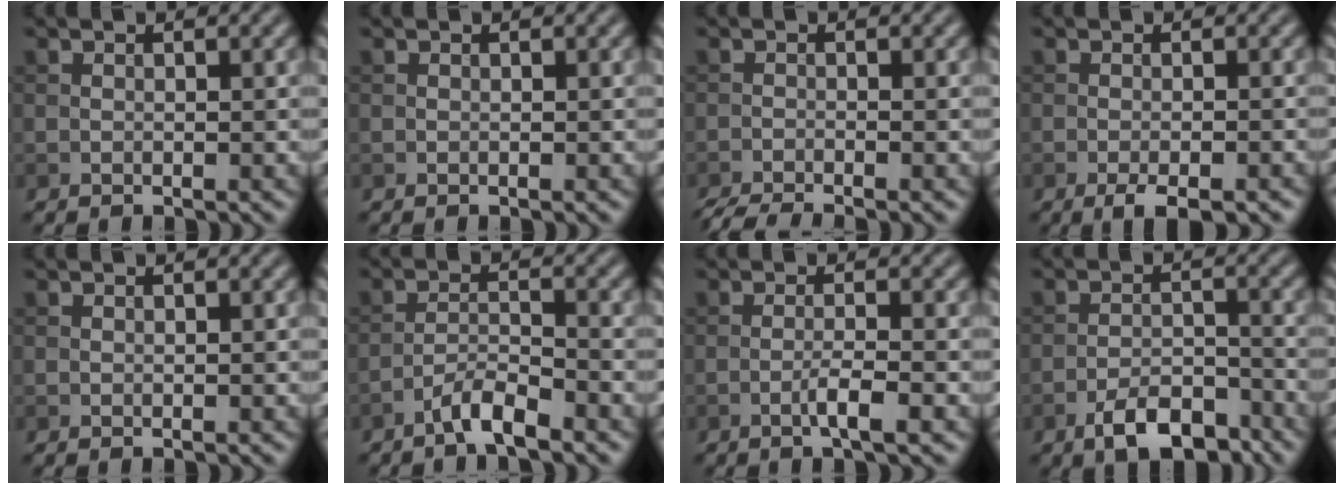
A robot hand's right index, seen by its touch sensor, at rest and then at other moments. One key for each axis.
{"total": 0.0}
{"total": 4.3, "fx": -3.7, "fy": 0.5, "fz": 2.2, "tx": -0.037, "ty": -0.016, "tz": -0.071}
{"total": 3.1, "fx": -2.0, "fy": 0.6, "fz": 2.3, "tx": -0.042, "ty": -0.003, "tz": -0.031}
{"total": 0.0}
{"total": 3.3, "fx": -2.5, "fy": 0.5, "fz": 2.0, "tx": -0.036, "ty": 0.008, "tz": -0.052}
{"total": 2.4, "fx": -1.0, "fy": 0.2, "fz": 2.1, "tx": -0.036, "ty": 0.007, "tz": -0.023}
{"total": 5.6, "fx": -3.9, "fy": 2.2, "fz": 3.4, "tx": -0.054, "ty": 0.001, "tz": -0.069}